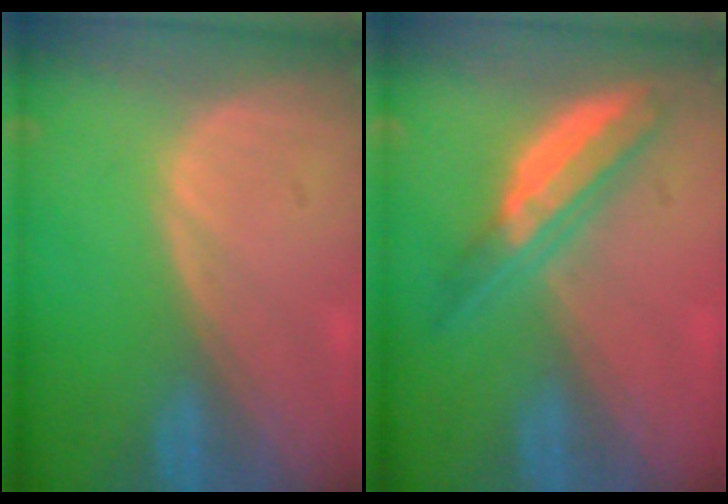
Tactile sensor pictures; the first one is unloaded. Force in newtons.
{"total": 6.1, "press": 5.7, "slide": 2.2}